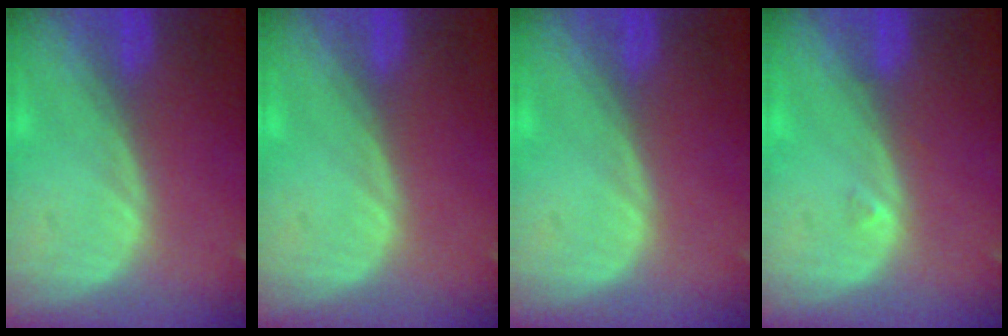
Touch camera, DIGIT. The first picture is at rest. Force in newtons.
{"total": 0.0}
{"total": 0.0}
{"total": 0.5, "press": 0.5, "slide": 0.2}